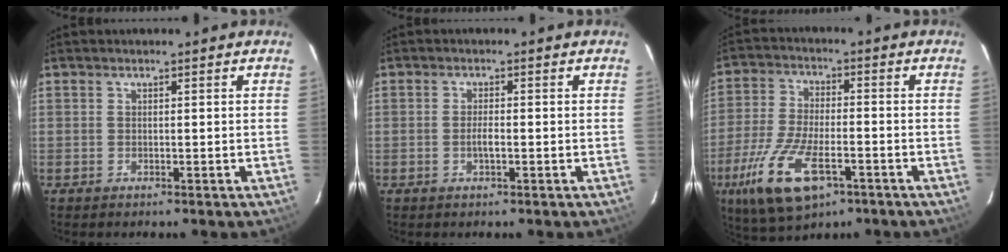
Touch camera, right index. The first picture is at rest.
{"total": 1.9, "force": [-0.6, 0.5, 1.7], "torque": [-0.034, -0.001, -0.011]}
{"total": 15.6, "force": [-7.6, 6.4, 12.0], "torque": [-0.261, -0.033, -0.139]}